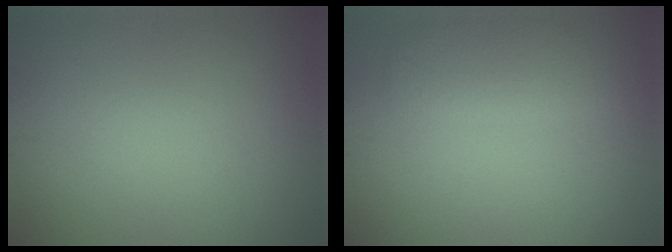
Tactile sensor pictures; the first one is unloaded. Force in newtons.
{"total": 3.3, "press": 3.3, "slide": 0.1}